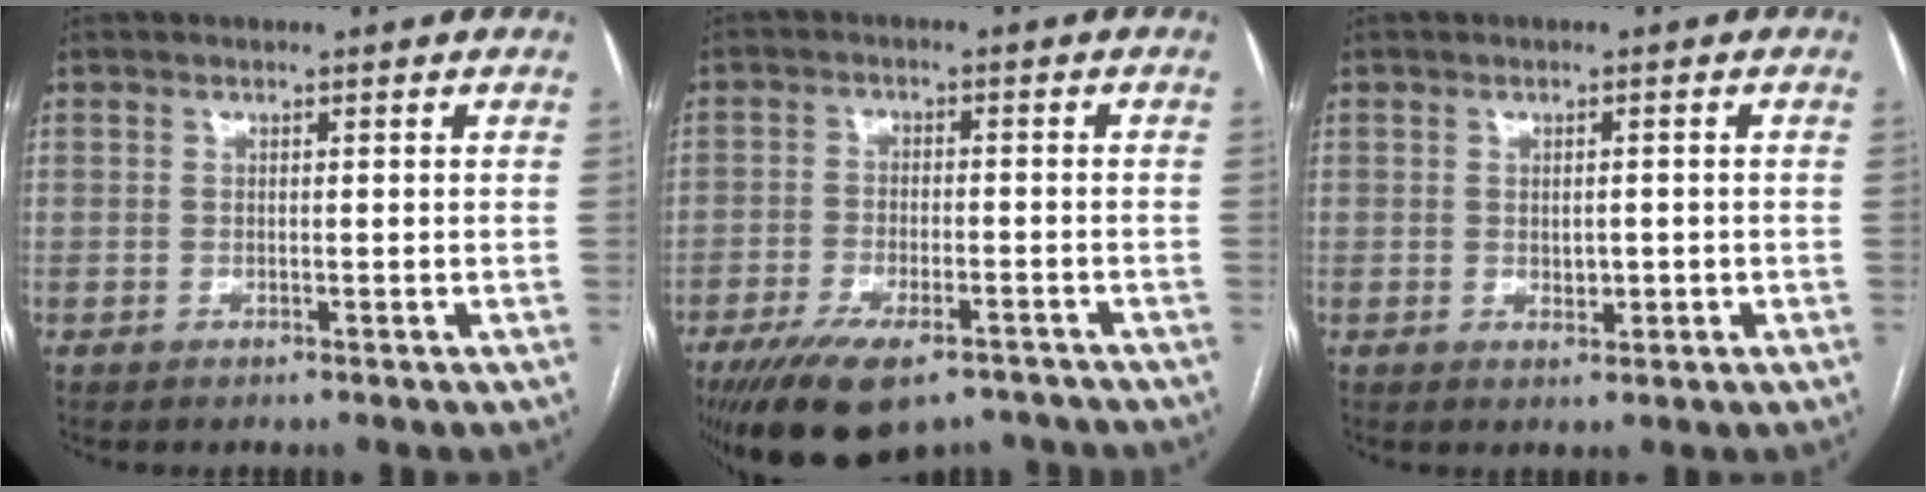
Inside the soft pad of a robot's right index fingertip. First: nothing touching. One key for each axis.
{"total": 13.6, "fx": -10.0, "fy": 5.2, "fz": 7.6, "tx": -0.137, "ty": -0.012, "tz": -0.157}
{"total": 2.0, "fx": -0.3, "fy": 1.2, "fz": 1.6, "tx": -0.025, "ty": -0.002, "tz": 0.001}